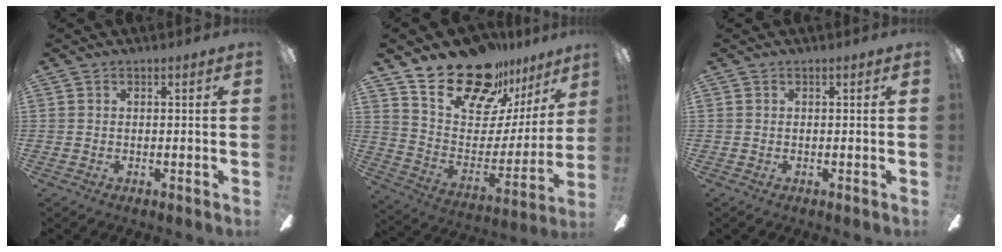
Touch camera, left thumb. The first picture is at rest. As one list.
[{"total": 22.0, "force": [17.2, 9.9, 9.3], "torque": [-0.164, -0.116, 0.311]}, {"total": 0.0}]